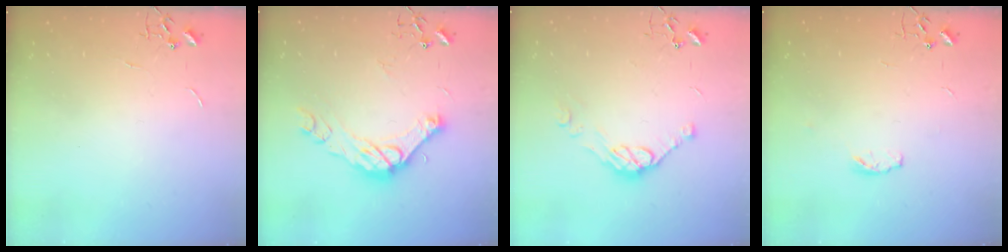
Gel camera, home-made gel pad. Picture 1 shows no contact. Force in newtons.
{"total": 14.2, "press": 14.2, "slide": 1.2}
{"total": 9.6, "press": 9.5, "slide": 1.0}
{"total": 4.3, "press": 4.3, "slide": 0.5}